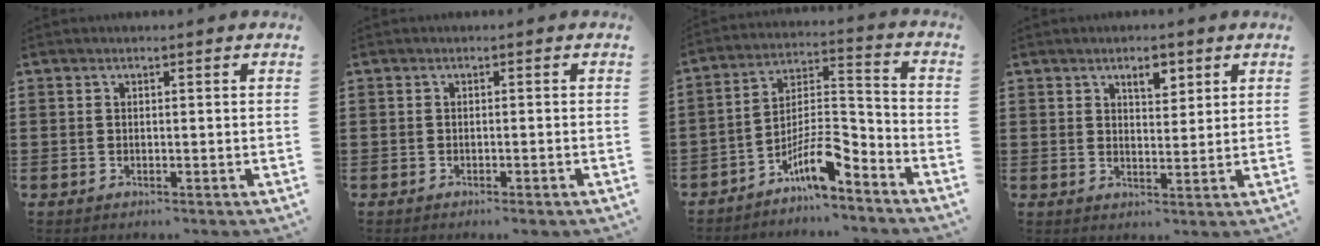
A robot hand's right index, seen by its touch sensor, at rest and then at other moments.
{"total": 0.8, "force": [-0.7, -0.2, 0.3], "torque": [-0.005, -0.003, -0.014]}
{"total": 8.7, "force": [-6.5, 2.0, 5.5], "torque": [-0.108, -0.001, -0.124]}
{"total": 3.5, "force": [2.2, 1.5, 2.2], "torque": [-0.033, -0.001, 0.037]}